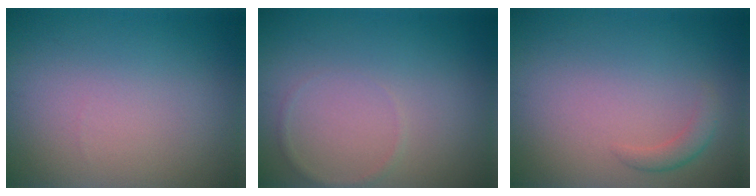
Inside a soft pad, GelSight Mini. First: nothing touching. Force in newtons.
{"total": 0.7, "press": 0.7, "slide": 0.0}
{"total": 1.4, "press": 1.4, "slide": 0.1}